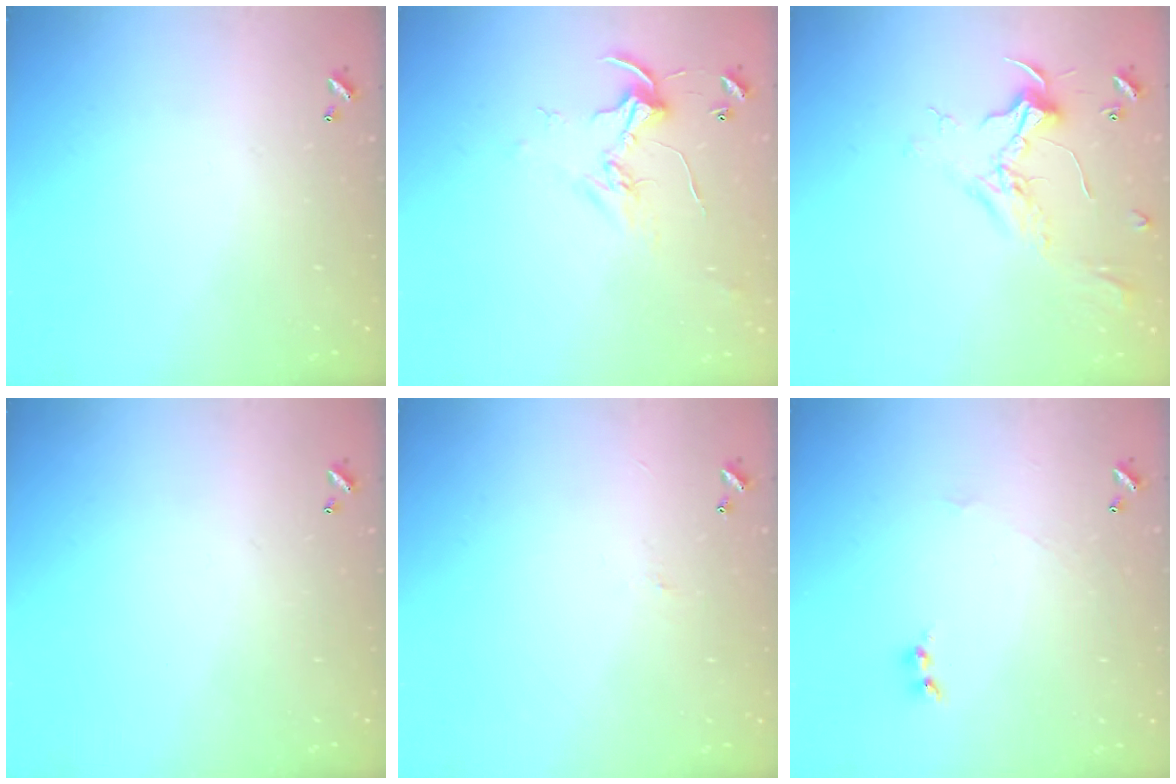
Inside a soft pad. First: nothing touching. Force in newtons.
{"total": 2.5, "press": 2.5, "slide": 0.2}
{"total": 2.4, "press": 2.3, "slide": 0.8}
{"total": 0.0}
{"total": 1.8, "press": 1.7, "slide": 0.6}
{"total": 1.7, "press": 1.6, "slide": 0.6}